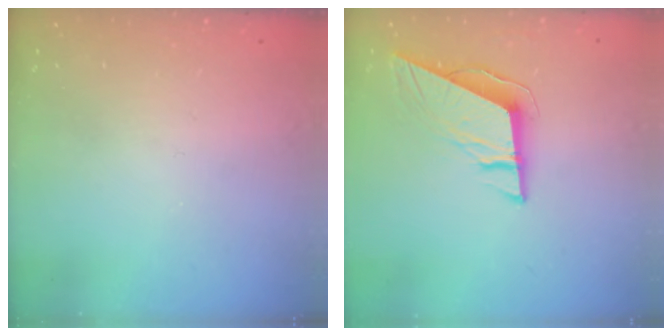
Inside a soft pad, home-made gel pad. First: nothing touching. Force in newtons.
{"total": 9.6, "press": 9.5, "slide": 1.0}